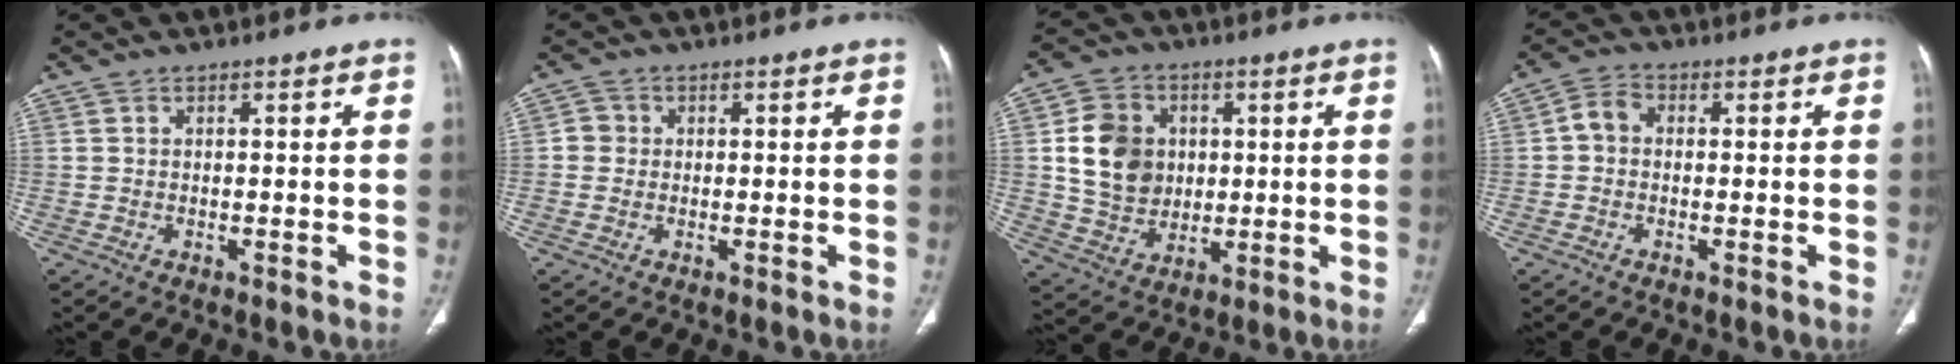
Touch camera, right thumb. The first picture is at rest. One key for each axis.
{"total": 2.3, "fx": 0.0, "fy": 2.2, "fz": 0.6, "tx": 0.005, "ty": 0.006, "tz": -0.004}
{"total": 12.4, "fx": 1.7, "fy": 10.4, "fz": 6.4, "tx": -0.082, "ty": -0.002, "tz": 0.038}
{"total": 3.6, "fx": -0.1, "fy": 2.8, "fz": 2.2, "tx": -0.034, "ty": 0.010, "tz": -0.013}